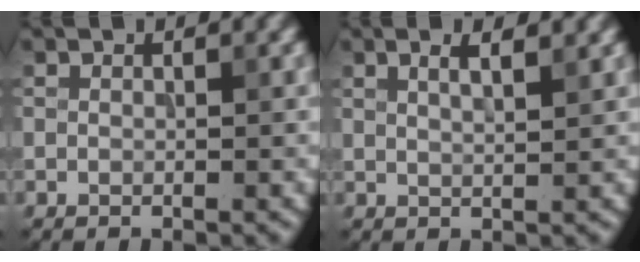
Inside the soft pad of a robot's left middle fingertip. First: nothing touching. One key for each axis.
{"total": 3.0, "fx": 1.8, "fy": 1.1, "fz": 2.2, "tx": -0.012, "ty": 0.010, "tz": 0.008}